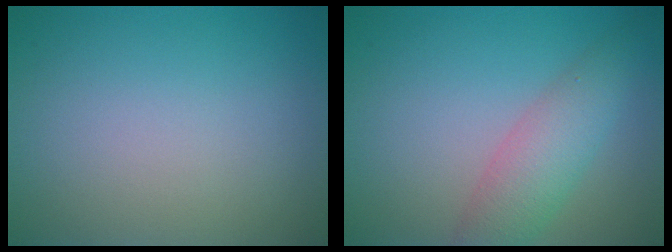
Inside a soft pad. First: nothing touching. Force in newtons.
{"total": 4.1, "press": 4.1, "slide": 0.0}